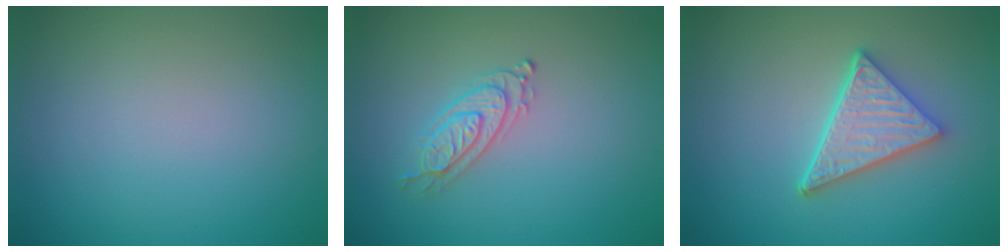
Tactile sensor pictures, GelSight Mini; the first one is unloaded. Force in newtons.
{"total": 2.1, "press": 2.1, "slide": 0.5}
{"total": 4.8, "press": 3.7, "slide": 3.1}